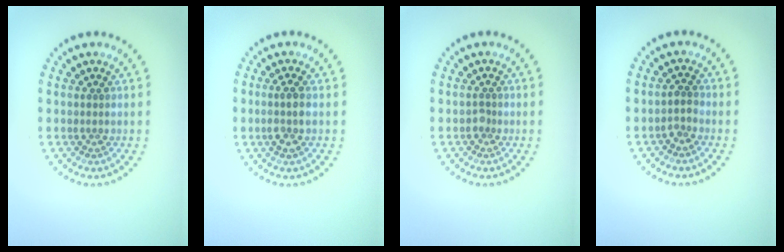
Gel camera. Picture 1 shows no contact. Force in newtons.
{"total": 1.8, "press": 1.6, "slide": 0.7}
{"total": 0.8, "press": 0.5, "slide": 0.5}
{"total": 1.3, "press": 1.0, "slide": 0.7}